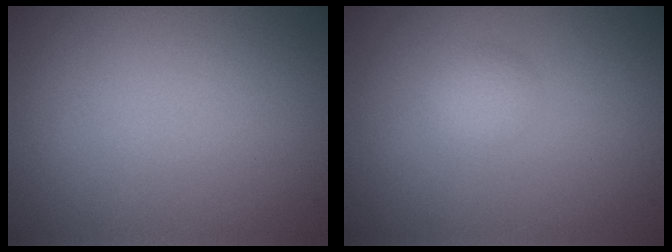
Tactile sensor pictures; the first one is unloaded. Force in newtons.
{"total": 1.4, "press": 1.4, "slide": 0.1}